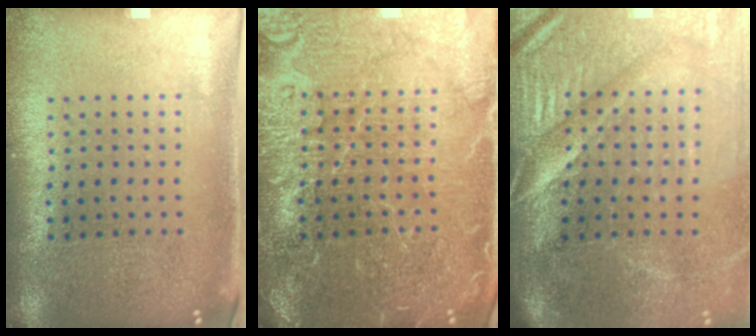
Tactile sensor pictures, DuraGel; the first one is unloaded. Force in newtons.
{"total": 6.5, "press": 6.4, "slide": 1.0}
{"total": 4.6, "press": 3.9, "slide": 2.4}